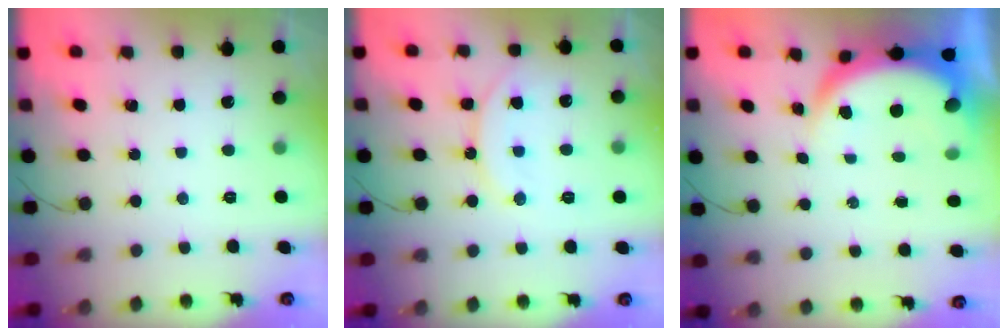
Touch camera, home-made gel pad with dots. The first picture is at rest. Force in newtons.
{"total": 12.2, "press": 12.1, "slide": 1.3}
{"total": 6.7, "press": 6.7, "slide": 1.0}